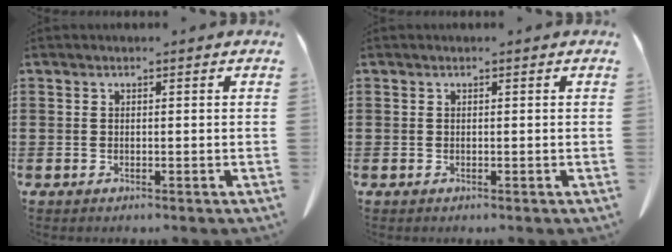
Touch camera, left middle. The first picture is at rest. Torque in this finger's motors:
{"motor_torque": [0.10, -0.10, 0.00, 0.00]}